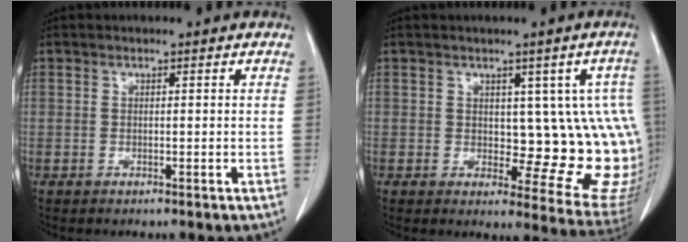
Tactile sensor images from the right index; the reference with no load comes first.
{"total": 11.6, "force": [1.1, 5.3, 10.2], "torque": [-0.090, 0.003, 0.020]}